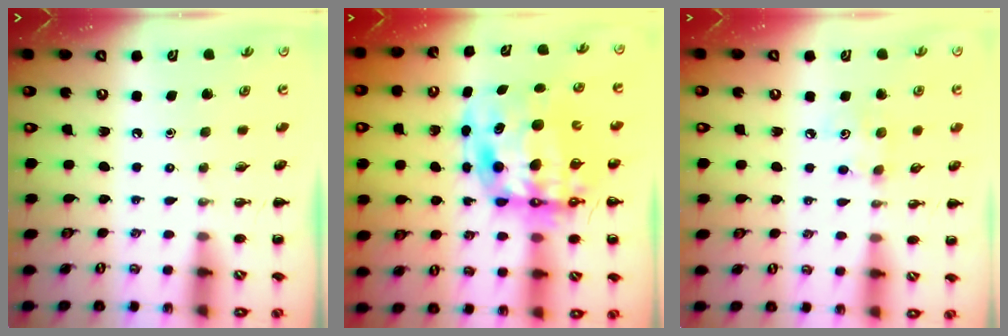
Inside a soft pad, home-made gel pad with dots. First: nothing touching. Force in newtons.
{"total": 14.1, "press": 13.7, "slide": 3.2}
{"total": 3.8, "press": 3.8, "slide": 0.7}